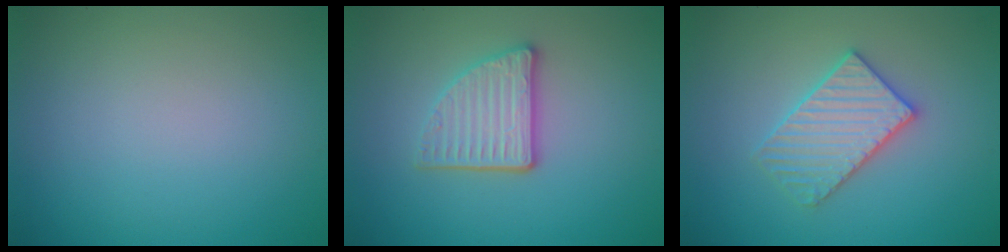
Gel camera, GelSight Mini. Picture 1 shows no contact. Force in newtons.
{"total": 3.5, "press": 3.0, "slide": 1.7}
{"total": 3.3, "press": 3.3, "slide": 0.6}